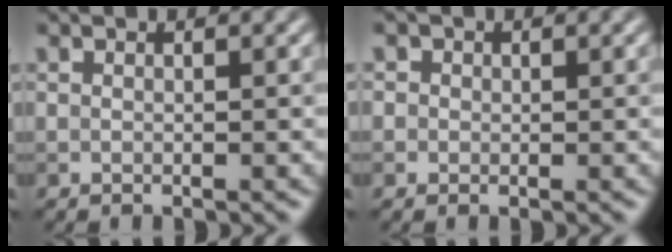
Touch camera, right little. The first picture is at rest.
{"total": 1.8, "force": [0.8, 1.6, 0.6], "torque": [0.002, 0.008, 0.001]}